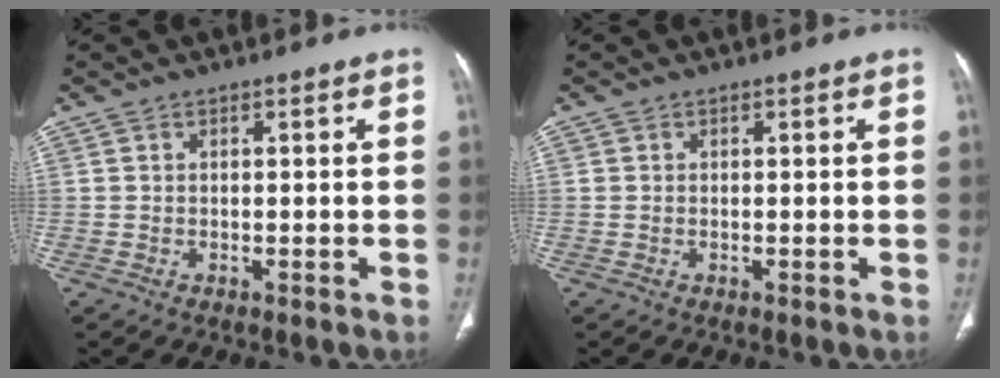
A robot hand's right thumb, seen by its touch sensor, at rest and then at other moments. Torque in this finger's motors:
{"motor_torque": [0.42, 0.31, 0.24, 0.21, -0.03]}